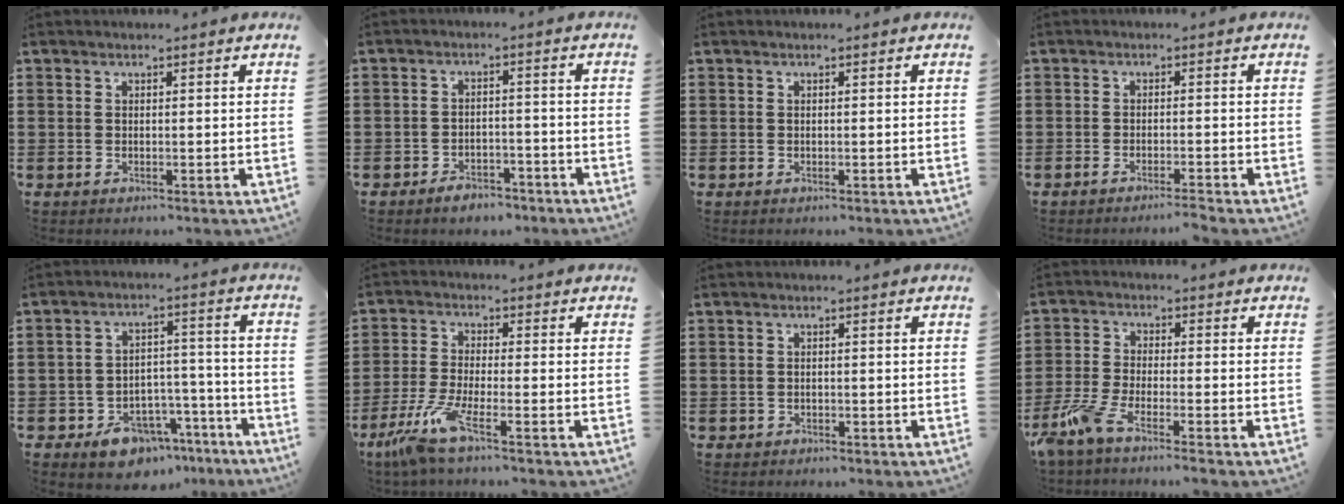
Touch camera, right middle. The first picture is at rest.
{"total": 3.1, "force": [-2.9, 1.1, 0.3], "torque": [-0.009, 0.006, -0.060]}
{"total": 0.0}
{"total": 1.6, "force": [-1.5, -0.2, 0.7], "torque": [-0.011, 0.000, -0.029]}
{"total": 8.0, "force": [-6.2, 4.4, 2.6], "torque": [-0.040, 0.038, -0.109]}
{"total": 6.1, "force": [-4.2, 0.3, 4.5], "torque": [-0.115, -0.023, -0.085]}
{"total": 0.7, "force": [-0.5, 0.4, -0.1], "torque": [0.000, 0.004, -0.014]}
{"total": 5.3, "force": [-4.2, 0.4, 3.2], "torque": [-0.096, -0.019, -0.087]}